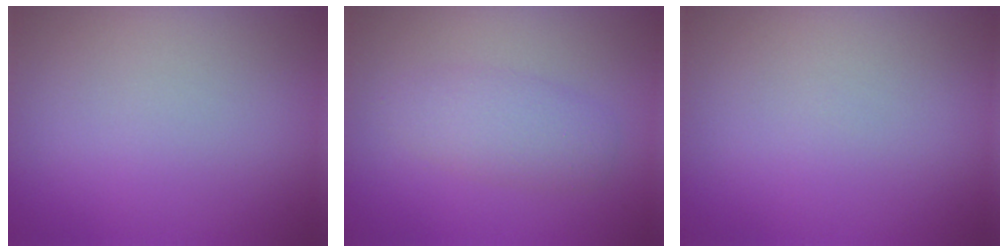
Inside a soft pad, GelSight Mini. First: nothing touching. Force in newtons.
{"total": 2.9, "press": 2.9, "slide": 0.1}
{"total": 0.0}